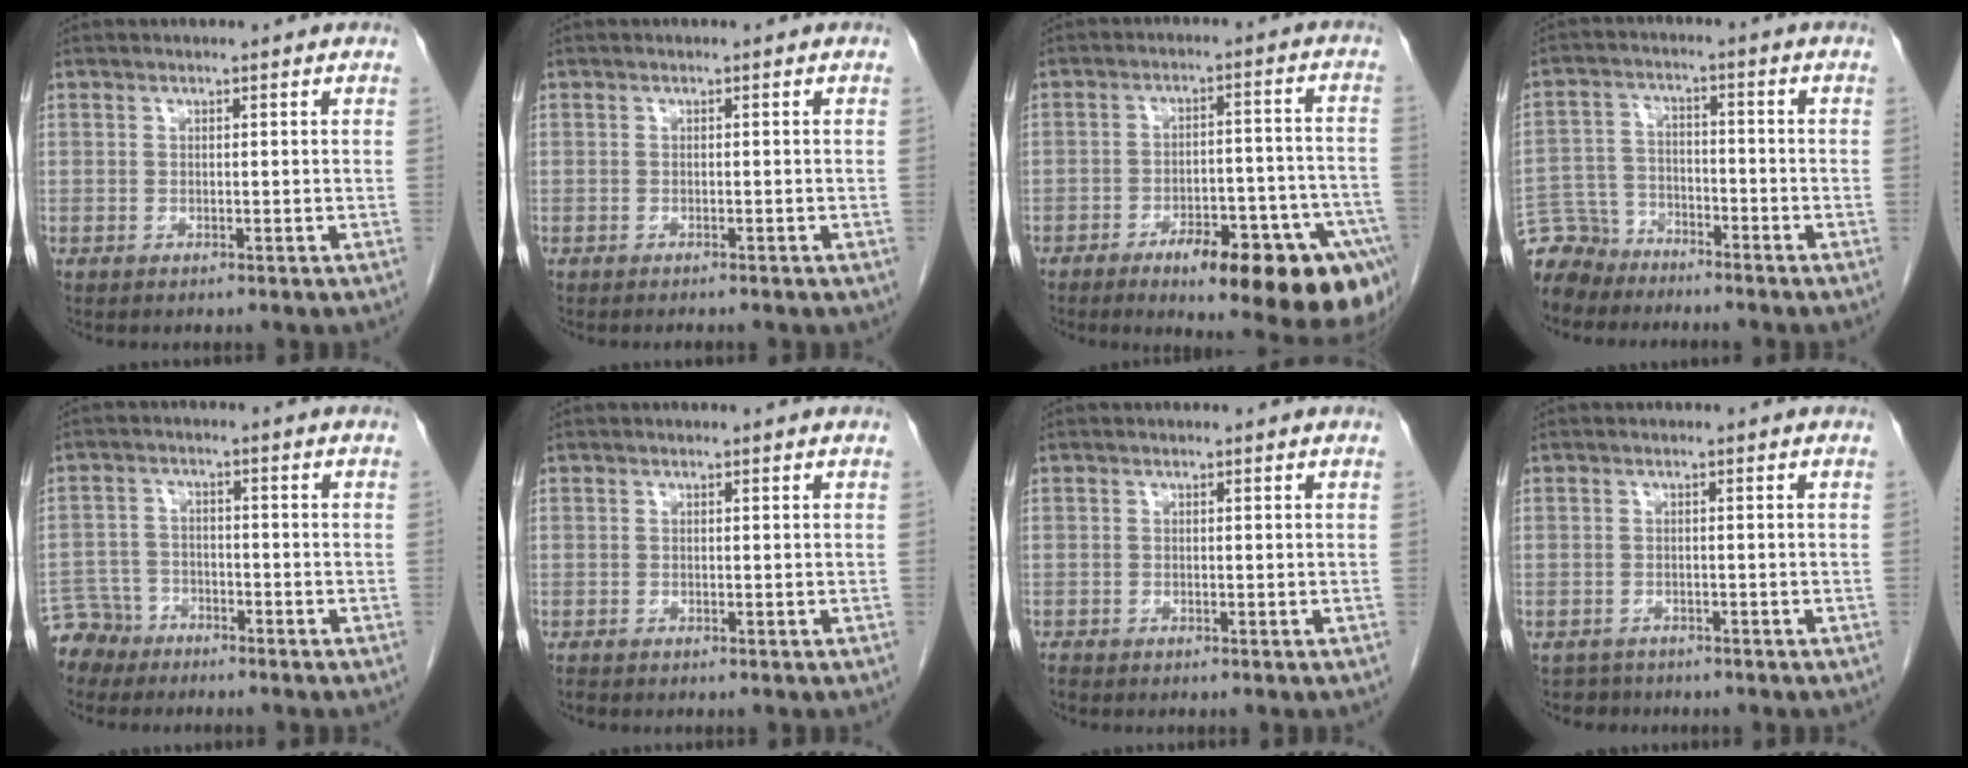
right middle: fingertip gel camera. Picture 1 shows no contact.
{"total": 1.5, "force": [-1.3, 0.4, 0.7], "torque": [-0.014, -0.003, -0.013]}
{"total": 19.0, "force": [-13.2, 4.0, 13.0], "torque": [-0.078, 0.028, -0.168]}
{"total": 8.5, "force": [-7.6, 3.6, -0.1], "torque": [-0.002, 0.008, -0.146]}
{"total": 5.2, "force": [-4.4, 2.7, -0.6], "torque": [0.013, -0.003, -0.086]}
{"total": 0.5, "force": [-0.5, 0.1, 0.1], "torque": [-0.010, -0.002, -0.012]}
{"total": 0.8, "force": [-0.7, 0.3, 0.1], "torque": [-0.008, -0.001, -0.016]}
{"total": 2.6, "force": [-2.2, 1.3, -0.5], "torque": [-0.001, 0.002, -0.034]}